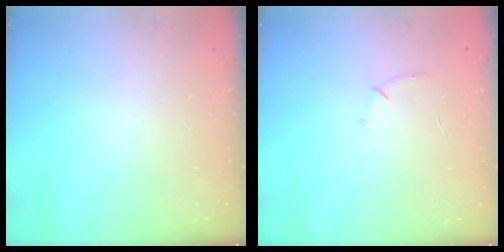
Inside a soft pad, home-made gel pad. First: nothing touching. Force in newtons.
{"total": 4.3, "press": 4.2, "slide": 1.1}